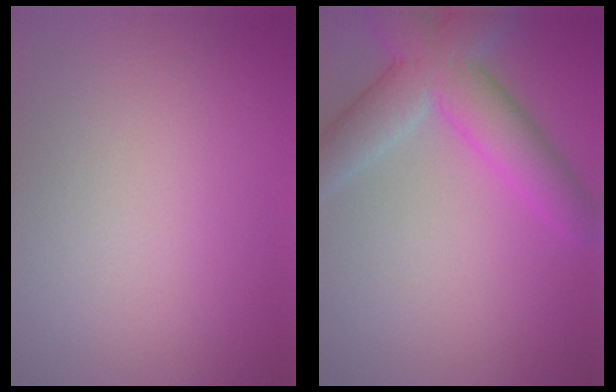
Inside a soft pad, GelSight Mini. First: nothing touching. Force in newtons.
{"total": 7.3, "press": 7.3, "slide": 0.5}